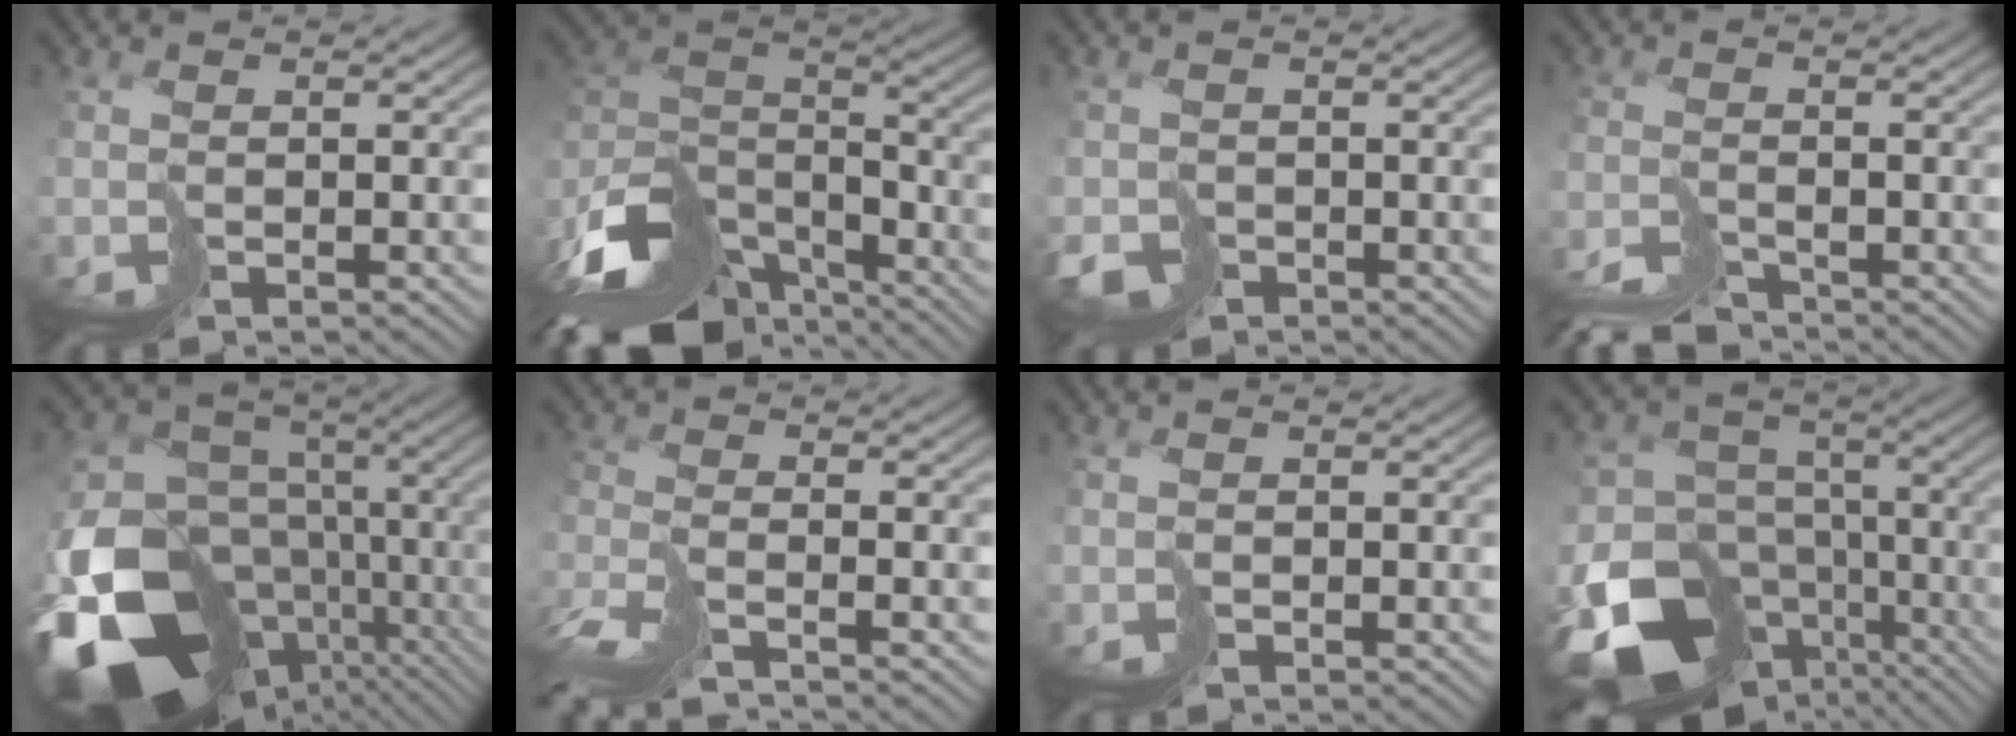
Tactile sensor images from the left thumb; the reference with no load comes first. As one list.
[{"total": 15.0, "force": [-10.9, 6.5, 8.0], "torque": [-0.200, -0.021, -0.182]}, {"total": 2.4, "force": [-1.9, 1.5, 0.5], "torque": [-0.003, -0.011, -0.032]}, {"total": 4.8, "force": [-4.8, -0.2, 0.5], "torque": [0.004, -0.004, -0.086]}, {"total": 19.8, "force": [-8.6, 14.1, 11.0], "torque": [-0.261, -0.048, -0.092]}, {"total": 5.7, "force": [-5.3, 0.0, 2.0], "torque": [-0.045, -0.006, -0.111]}, {"total": 0.0}, {"total": 16.9, "force": [-9.5, 11.8, 7.7], "torque": [-0.183, -0.039, -0.111]}]